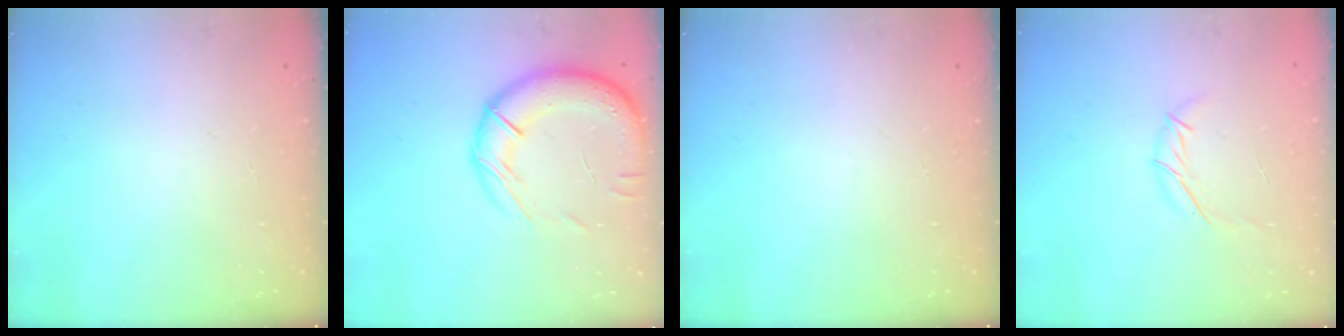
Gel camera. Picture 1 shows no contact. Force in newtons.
{"total": 18.0, "press": 17.5, "slide": 4.5}
{"total": 0.0}
{"total": 5.6, "press": 5.6, "slide": 0.8}